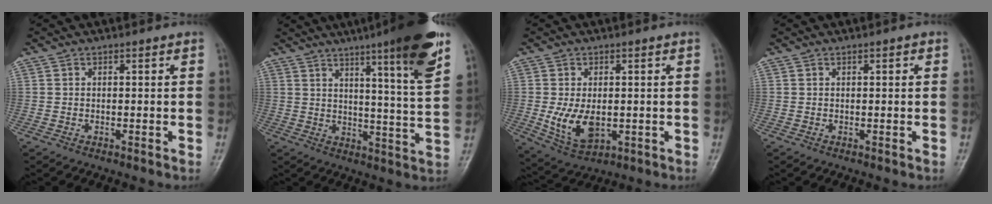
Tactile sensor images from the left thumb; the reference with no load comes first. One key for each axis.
{"total": 16.8, "fx": 10.0, "fy": 1.2, "fz": 13.4, "tx": -0.179, "ty": -0.050, "tz": 0.136}
{"total": 7.9, "fx": -0.6, "fy": 4.6, "fz": 6.4, "tx": -0.109, "ty": -0.015, "tz": 0.005}
{"total": 0.6, "fx": 0.3, "fy": 0.2, "fz": 0.5, "tx": -0.007, "ty": 0.000, "tz": 0.004}